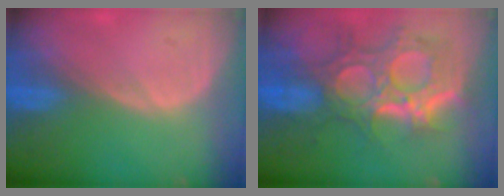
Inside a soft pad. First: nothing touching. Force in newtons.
{"total": 12.1, "press": 10.8, "slide": 5.5}